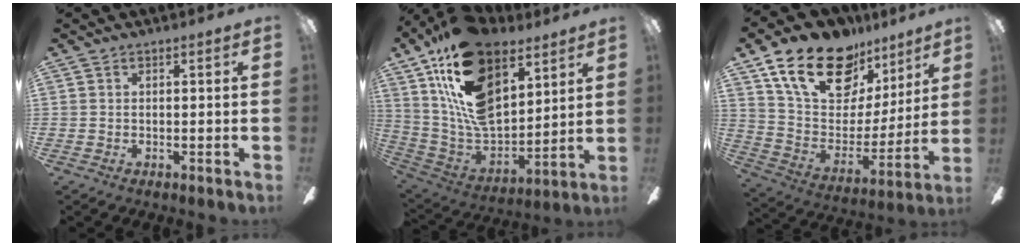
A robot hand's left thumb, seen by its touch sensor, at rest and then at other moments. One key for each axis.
{"total": 23.1, "fx": 12.5, "fy": 13.1, "fz": 14.5, "tx": -0.296, "ty": -0.066, "tz": 0.220}
{"total": 22.9, "fx": 14.2, "fy": 13.1, "fz": 12.2, "tx": -0.202, "ty": -0.074, "tz": 0.259}